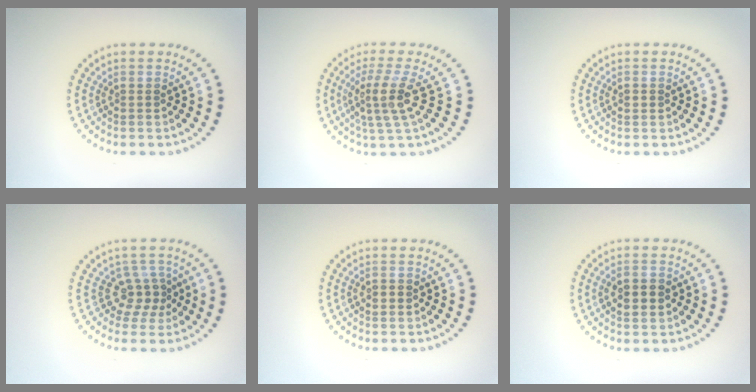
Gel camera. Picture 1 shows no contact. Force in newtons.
{"total": 3.7, "press": 2.7, "slide": 2.6}
{"total": 1.0, "press": 0.9, "slide": 0.1}
{"total": 2.5, "press": 1.8, "slide": 1.8}
{"total": 1.2, "press": 1.2, "slide": 0.0}
{"total": 2.4, "press": 2.4, "slide": 0.1}